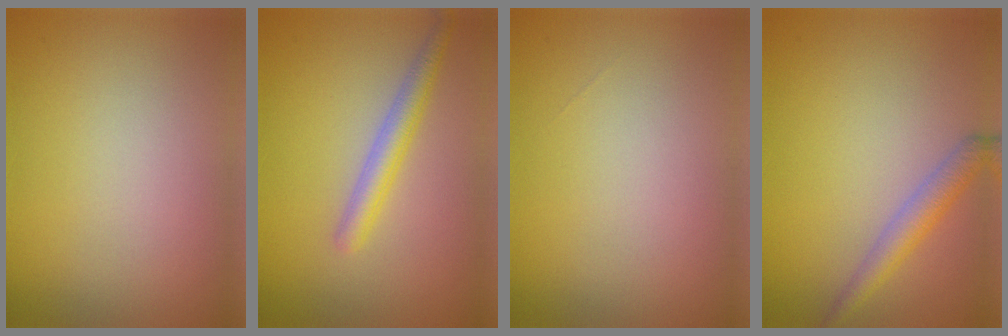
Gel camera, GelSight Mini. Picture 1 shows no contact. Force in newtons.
{"total": 2.5, "press": 2.5, "slide": 0.1}
{"total": 0.0}
{"total": 2.5, "press": 2.5, "slide": 0.1}